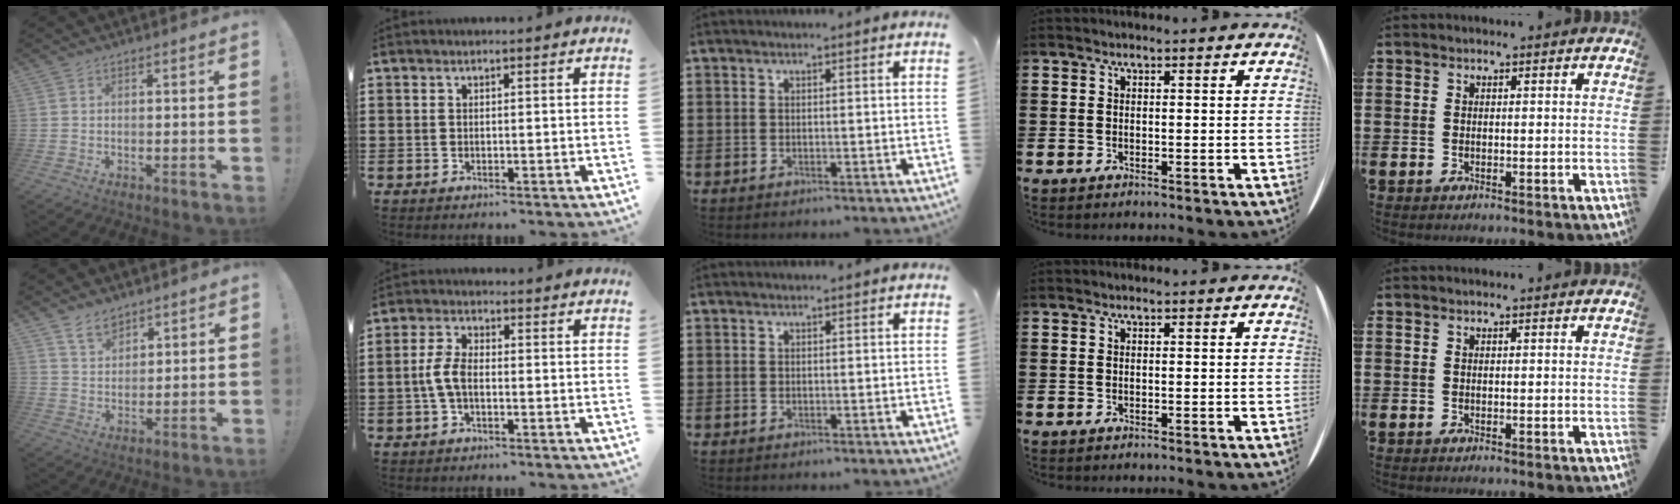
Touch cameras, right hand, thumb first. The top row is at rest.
{"thumb": {"total": 6.5, "force": [5.1, 3.5, 2.0], "torque": [-0.029, -0.029, 0.094]}, "index": {"total": 4.4, "force": [-0.9, 2.0, 3.8], "torque": [-0.104, -0.007, -0.027]}}